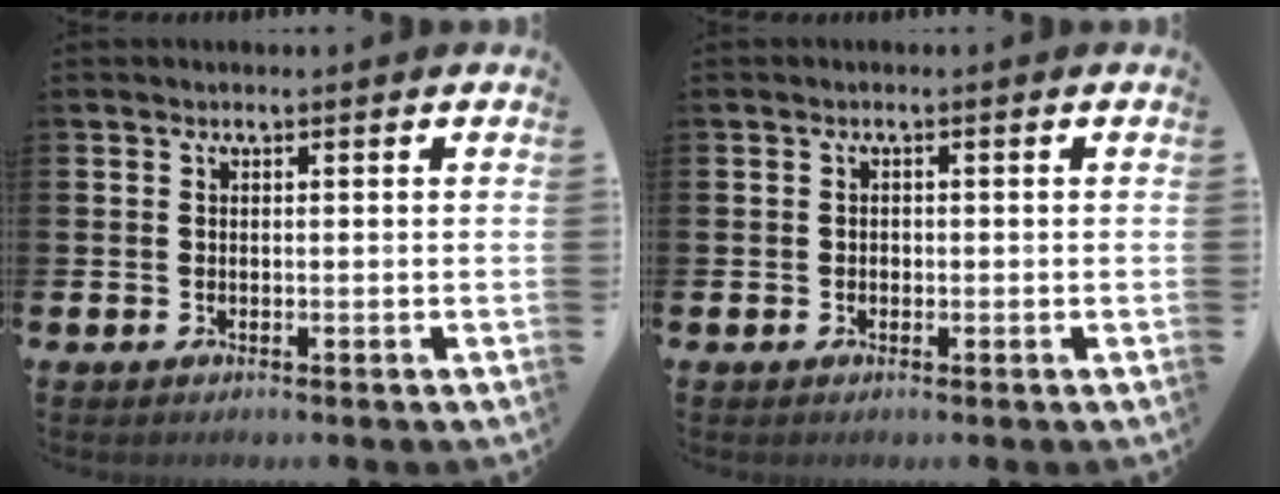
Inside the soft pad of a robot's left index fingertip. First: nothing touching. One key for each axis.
{"total": 0.7, "fx": -0.2, "fy": 0.7, "fz": 0.2, "tx": 0.002, "ty": 0.003, "tz": -0.008}